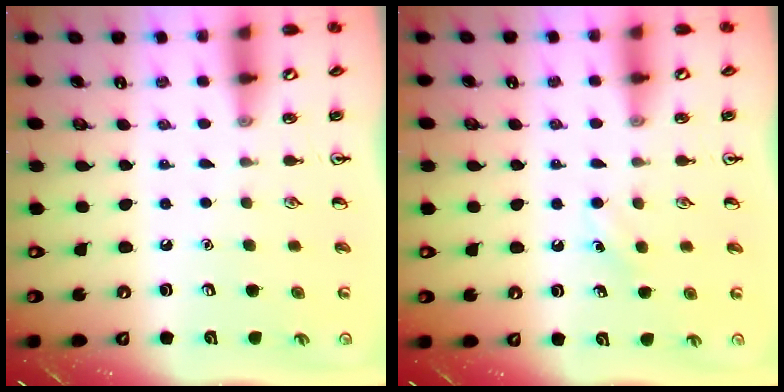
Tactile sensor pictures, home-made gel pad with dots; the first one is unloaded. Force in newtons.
{"total": 3.2, "press": 2.9, "slide": 1.1}